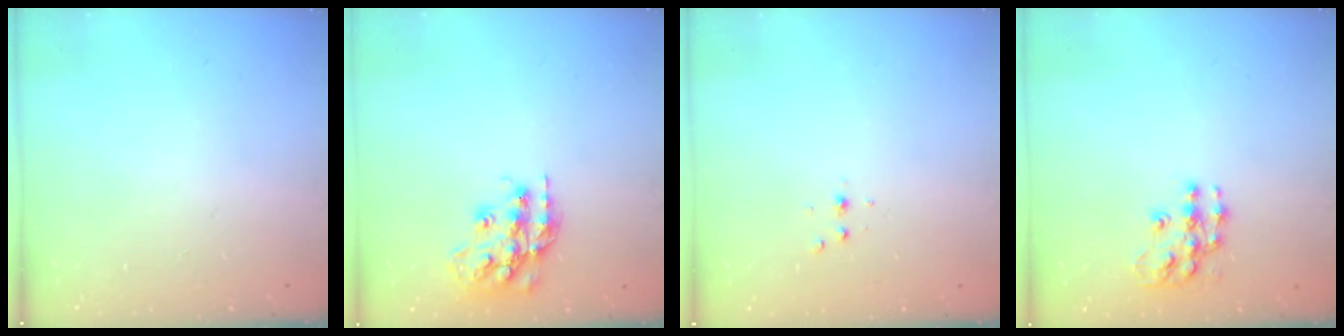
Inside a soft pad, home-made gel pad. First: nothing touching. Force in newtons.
{"total": 16.5, "press": 16.5, "slide": 1.0}
{"total": 2.3, "press": 2.3, "slide": 0.3}
{"total": 10.4, "press": 10.4, "slide": 0.5}